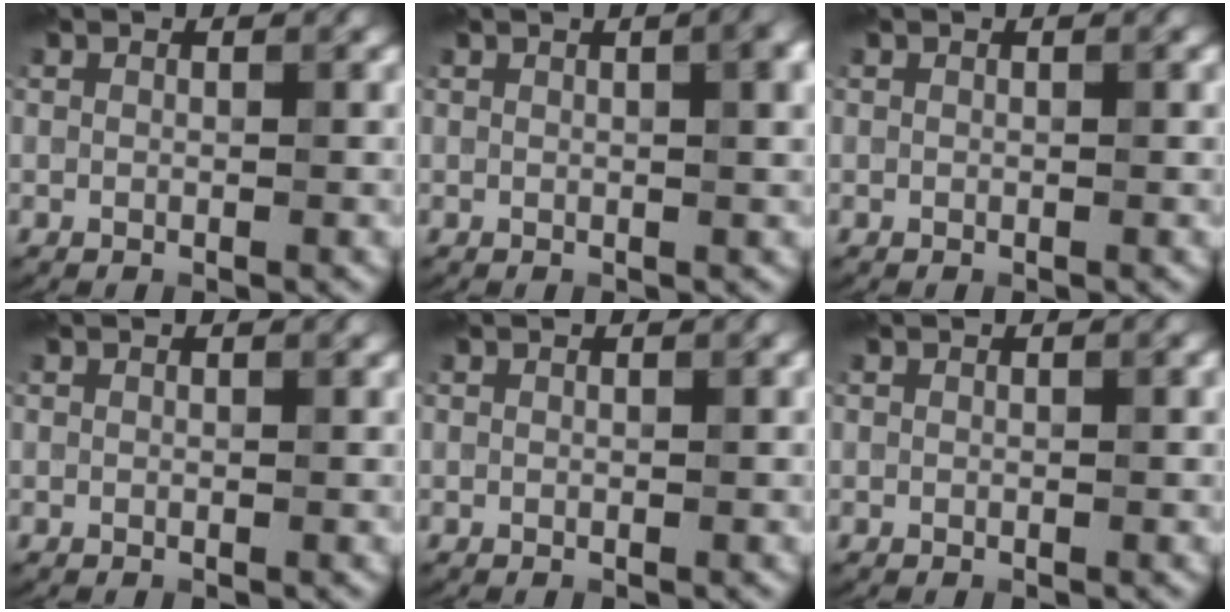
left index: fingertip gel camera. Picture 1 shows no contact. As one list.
[{"total": 4.3, "force": [1.3, 1.6, 3.8], "torque": [-0.029, 0.017, 0.010]}, {"total": 0.0}, {"total": 0.5, "force": [0.3, 0.1, 0.4], "torque": [0.001, 0.005, 0.005]}, {"total": 0.6, "force": [0.3, 0.1, 0.5], "torque": [-0.002, 0.007, 0.002]}, {"total": 0.6, "force": [0.2, 0.1, 0.5], "torque": [-0.007, 0.005, 0.002]}]